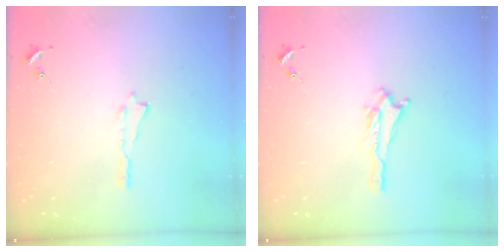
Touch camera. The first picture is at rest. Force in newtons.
{"total": 1.5, "press": 1.4, "slide": 0.2}